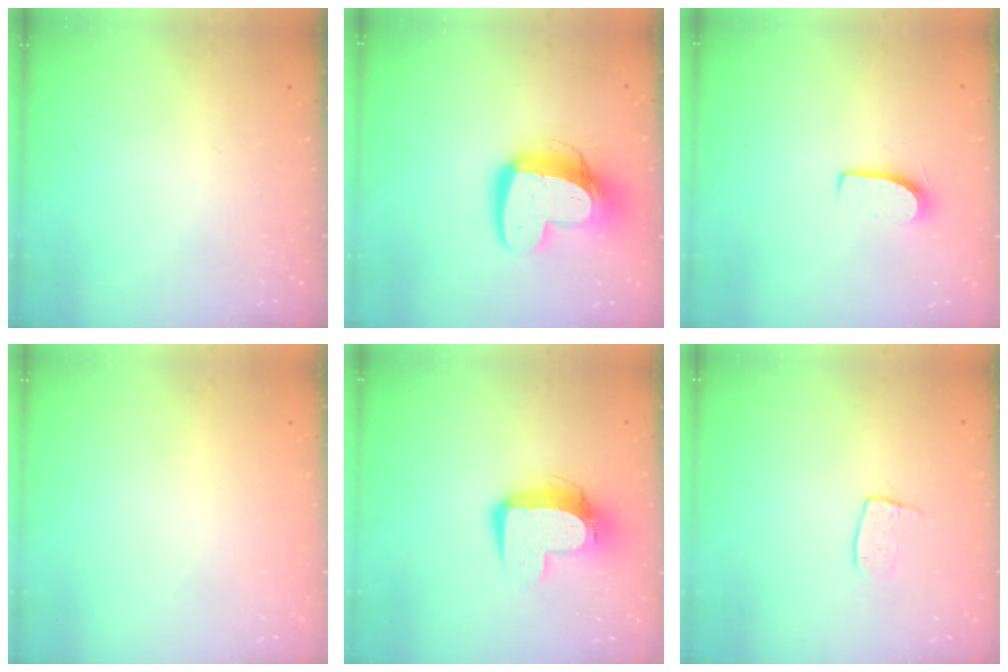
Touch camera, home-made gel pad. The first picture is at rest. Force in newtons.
{"total": 15.5, "press": 15.4, "slide": 1.8}
{"total": 6.7, "press": 6.7, "slide": 0.5}
{"total": 0.0}
{"total": 12.2, "press": 12.1, "slide": 1.2}
{"total": 7.4, "press": 7.4, "slide": 0.4}